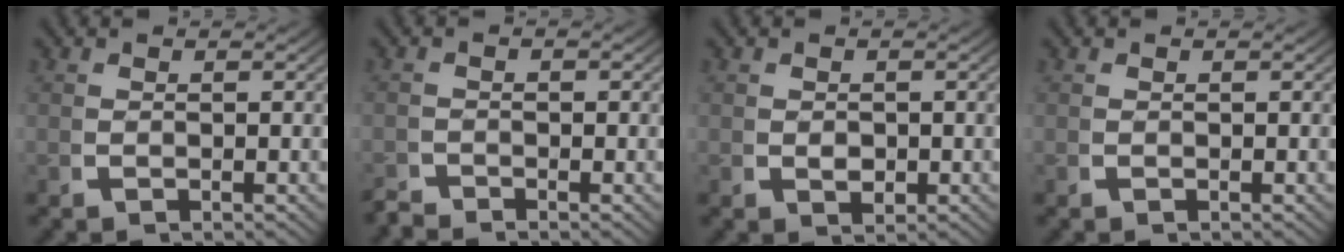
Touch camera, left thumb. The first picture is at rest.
{"total": 1.4, "force": [-1.3, 0.3, -0.1], "torque": [0.014, -0.006, -0.031]}
{"total": 1.8, "force": [0.1, 1.4, 1.1], "torque": [-0.020, -0.011, 0.008]}
{"total": 0.0}